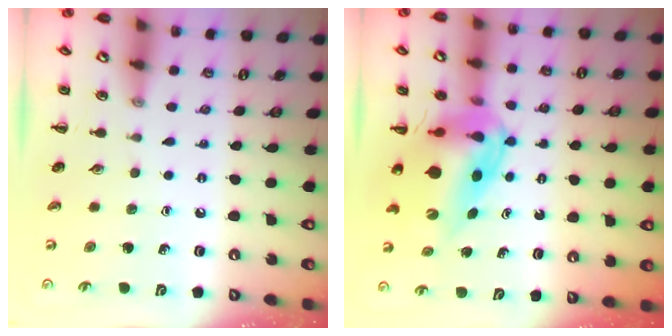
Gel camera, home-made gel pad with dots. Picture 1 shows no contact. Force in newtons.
{"total": 15.2, "press": 14.5, "slide": 4.7}